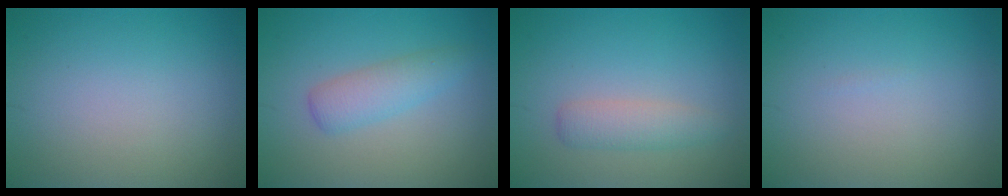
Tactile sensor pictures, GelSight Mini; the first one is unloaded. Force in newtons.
{"total": 2.8, "press": 2.8, "slide": 0.0}
{"total": 2.2, "press": 2.2, "slide": 0.0}
{"total": 0.0}